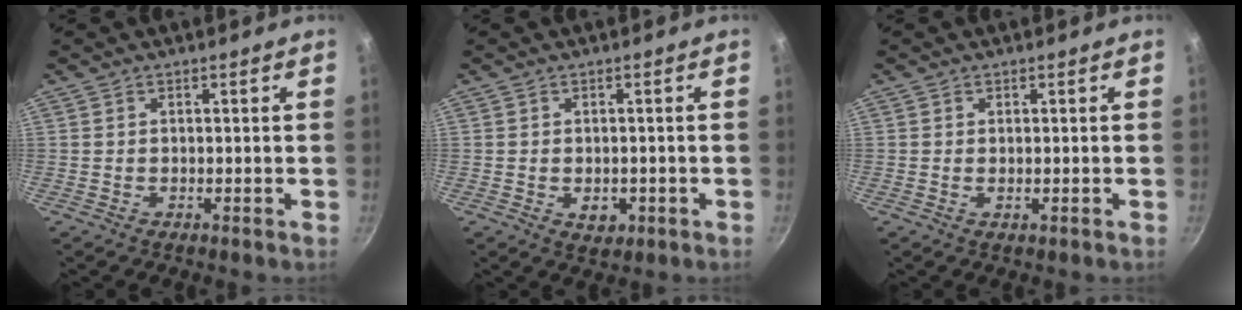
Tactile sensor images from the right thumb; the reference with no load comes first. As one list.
[{"total": 3.3, "force": [-0.8, 2.5, 2.1], "torque": [-0.019, 0.003, -0.005]}, {"total": 0.7, "force": [0.0, 0.2, 0.7], "torque": [-0.013, -0.002, 0.000]}]